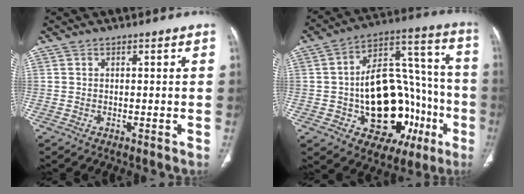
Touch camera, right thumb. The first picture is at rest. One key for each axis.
{"total": 27.9, "fx": -7.2, "fy": 16.9, "fz": 21.0, "tx": -0.270, "ty": 0.049, "tz": -0.084}